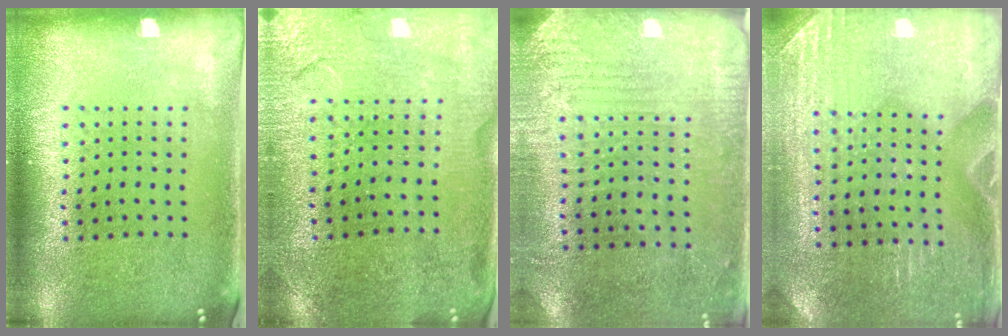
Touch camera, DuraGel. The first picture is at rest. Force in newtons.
{"total": 1.0, "press": 0.9, "slide": 0.3}
{"total": 2.8, "press": 2.6, "slide": 1.2}
{"total": 3.0, "press": 2.9, "slide": 0.3}